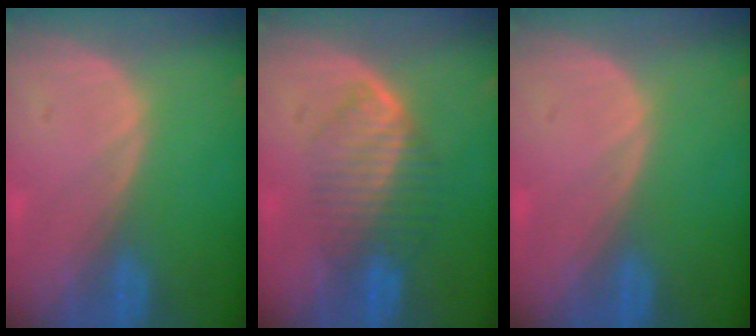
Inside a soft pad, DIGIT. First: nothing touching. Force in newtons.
{"total": 6.5, "press": 6.2, "slide": 1.8}
{"total": 0.0}